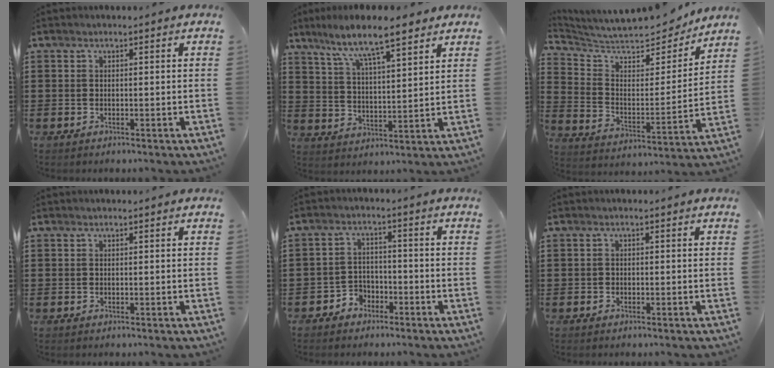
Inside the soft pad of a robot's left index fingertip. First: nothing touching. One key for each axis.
{"total": 8.0, "fx": 6.3, "fy": 1.2, "fz": 4.7, "tx": -0.114, "ty": -0.025, "tz": 0.107}
{"total": 8.2, "fx": 7.5, "fy": 1.8, "fz": 2.8, "tx": -0.084, "ty": -0.055, "tz": 0.127}
{"total": 0.0}
{"total": 3.2, "fx": -2.7, "fy": 1.8, "fz": 0.2, "tx": -0.014, "ty": 0.006, "tz": -0.058}
{"total": 0.6, "fx": -0.5, "fy": 0.3, "fz": 0.2, "tx": -0.005, "ty": -0.001, "tz": -0.011}